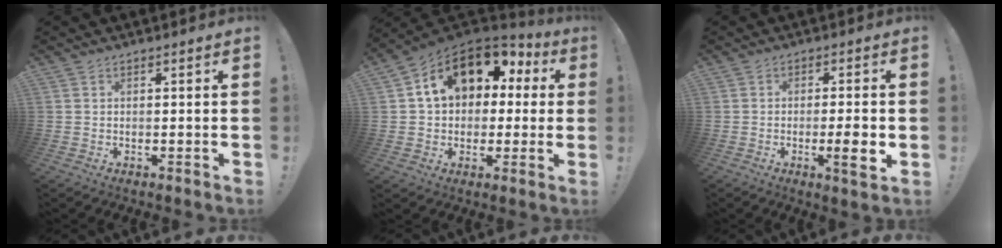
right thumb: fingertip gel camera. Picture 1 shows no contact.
{"total": 15.4, "force": [6.1, 10.4, 9.6], "torque": [-0.145, -0.022, 0.108]}
{"total": 6.5, "force": [-1.6, 0.6, 6.2], "torque": [-0.085, -0.006, -0.025]}